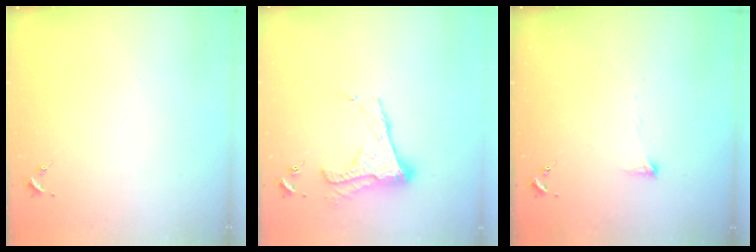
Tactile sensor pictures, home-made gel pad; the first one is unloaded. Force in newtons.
{"total": 14.5, "press": 14.5, "slide": 0.7}
{"total": 3.7, "press": 3.6, "slide": 0.8}